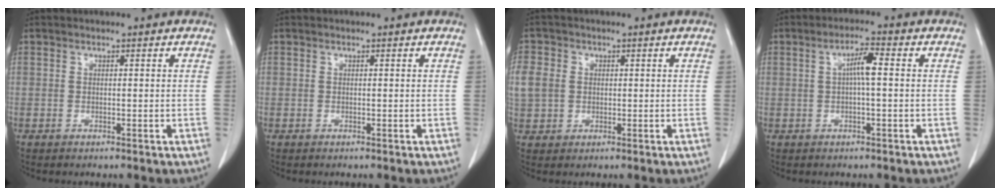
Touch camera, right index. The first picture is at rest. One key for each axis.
{"total": 0.0}
{"total": 7.8, "fx": 1.0, "fy": 6.9, "fz": 3.6, "tx": -0.119, "ty": 0.016, "tz": 0.026}
{"total": 3.8, "fx": 0.4, "fy": 0.3, "fz": 3.7, "tx": -0.067, "ty": 0.009, "tz": 0.005}